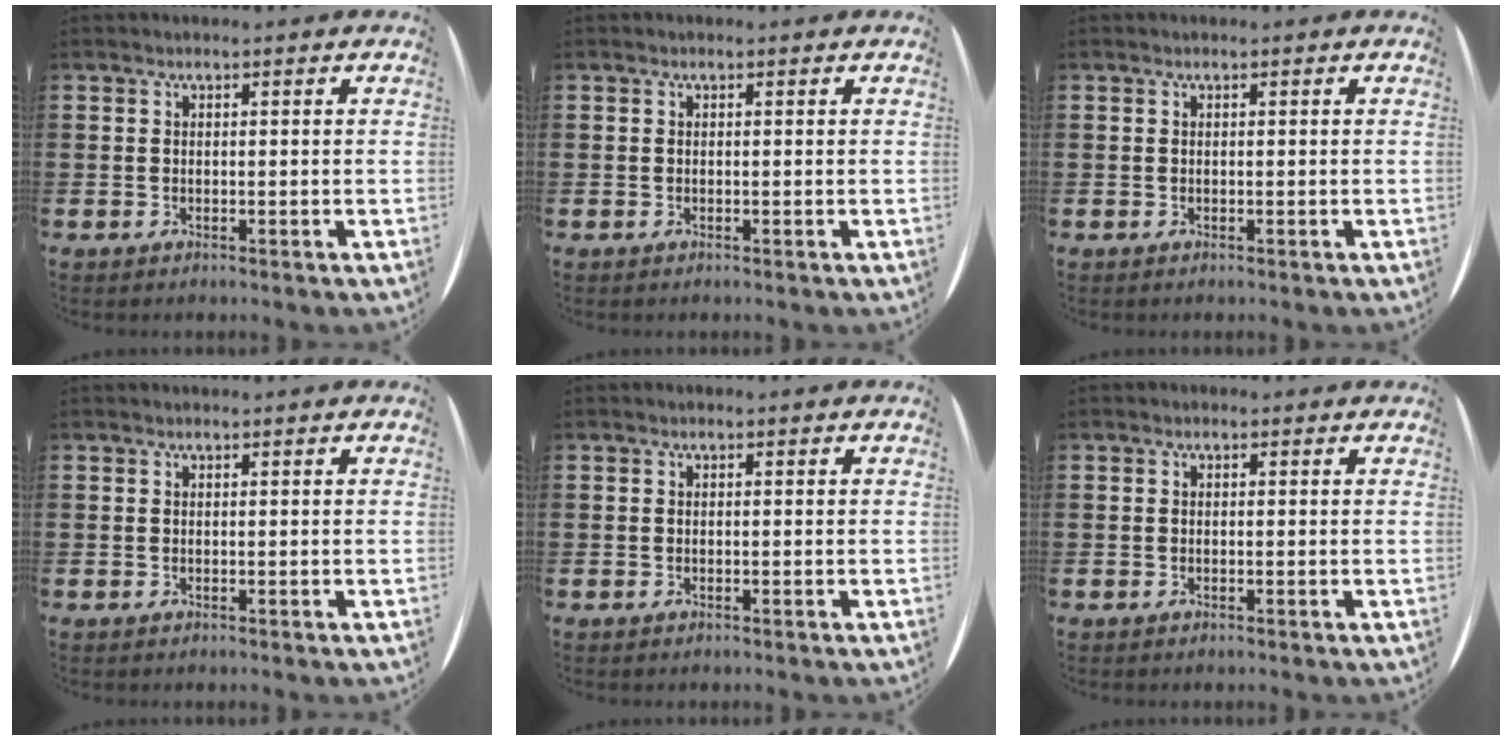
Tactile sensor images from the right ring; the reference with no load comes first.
{"total": 0.0}
{"total": 0.0}
{"total": 0.0}
{"total": 0.0}
{"total": 0.0}